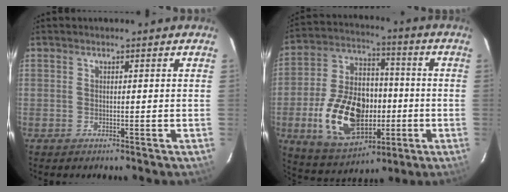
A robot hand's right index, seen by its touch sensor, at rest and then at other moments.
{"total": 20.0, "force": [-4.7, 13.0, 14.5], "torque": [-0.306, 0.018, -0.058]}